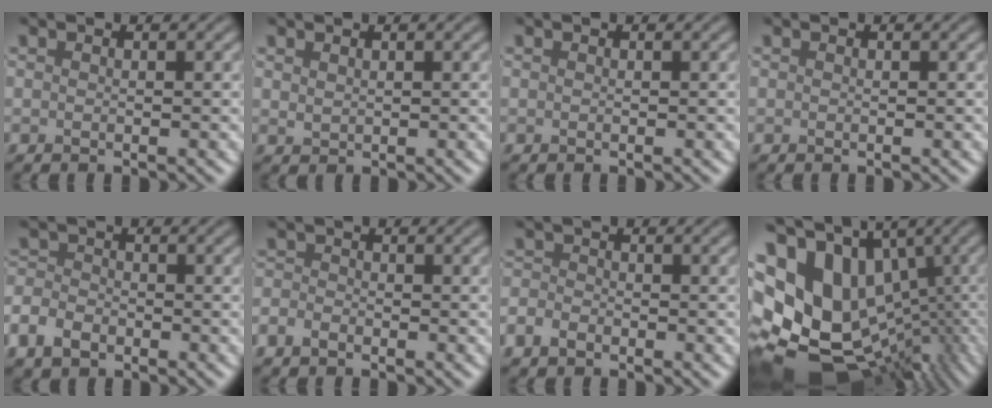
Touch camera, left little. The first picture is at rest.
{"total": 0.8, "force": [0.6, 0.5, 0.3], "torque": [-0.010, -0.003, 0.018]}
{"total": 0.0}
{"total": 0.0}
{"total": 3.3, "force": [-1.9, 2.2, 1.6], "torque": [-0.036, -0.003, -0.047]}
{"total": 1.5, "force": [-1.1, 0.8, 0.6], "torque": [-0.011, 0.000, -0.027]}
{"total": 1.9, "force": [-1.2, 1.1, 0.8], "torque": [-0.015, 0.000, -0.032]}
{"total": 18.2, "force": [-0.3, 14.3, 11.3], "torque": [-0.196, -0.001, 0.037]}